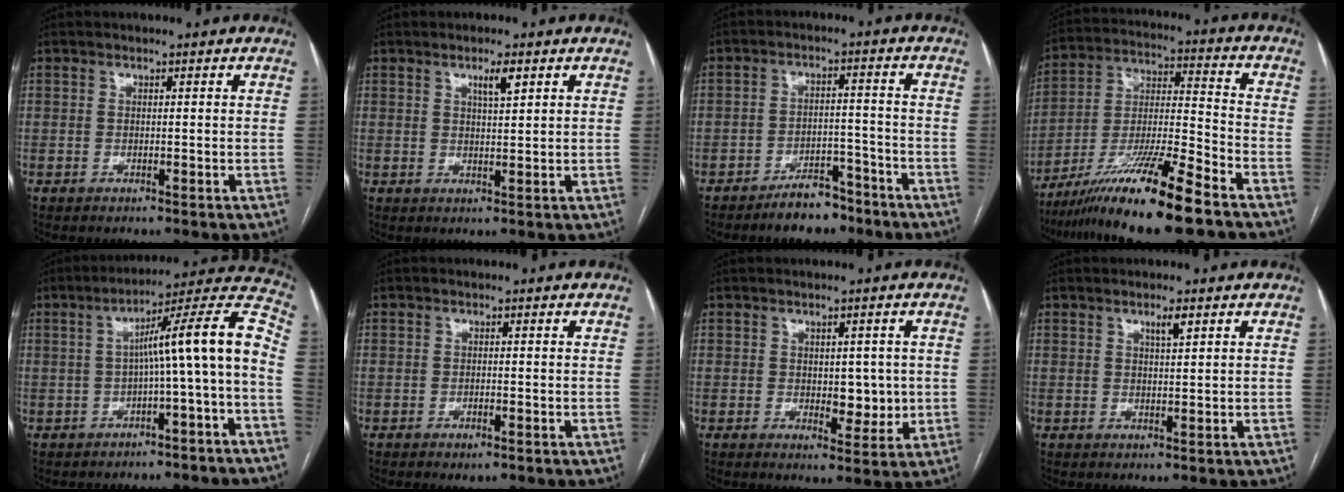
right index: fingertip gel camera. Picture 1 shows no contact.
{"total": 2.8, "force": [1.5, 0.4, 2.3], "torque": [-0.041, -0.002, 0.027]}
{"total": 6.2, "force": [-5.0, 2.7, 2.6], "torque": [-0.038, 0.008, -0.077]}
{"total": 17.3, "force": [-12.3, 0.1, 12.2], "torque": [-0.236, -0.029, -0.219]}
{"total": 12.9, "force": [-2.3, -0.1, 12.7], "torque": [-0.172, 0.044, -0.035]}
{"total": 1.3, "force": [-0.7, 0.5, 0.9], "torque": [-0.014, -0.002, -0.005]}
{"total": 4.9, "force": [0.2, 2.8, 4.0], "torque": [-0.045, -0.003, 0.010]}
{"total": 2.0, "force": [1.1, 0.2, 1.6], "torque": [-0.030, -0.001, 0.021]}